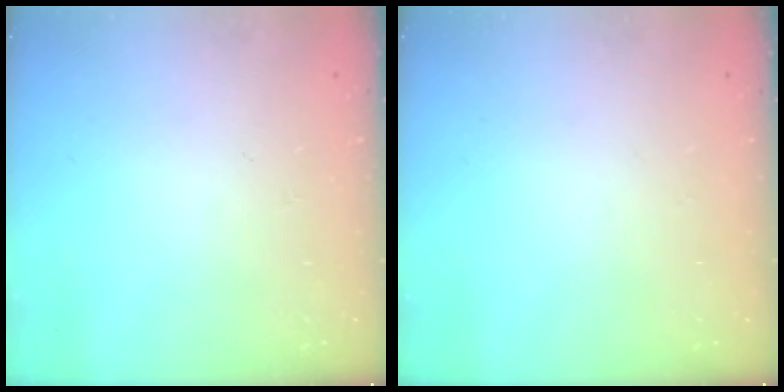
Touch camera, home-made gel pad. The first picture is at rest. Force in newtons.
{"total": 0.0}